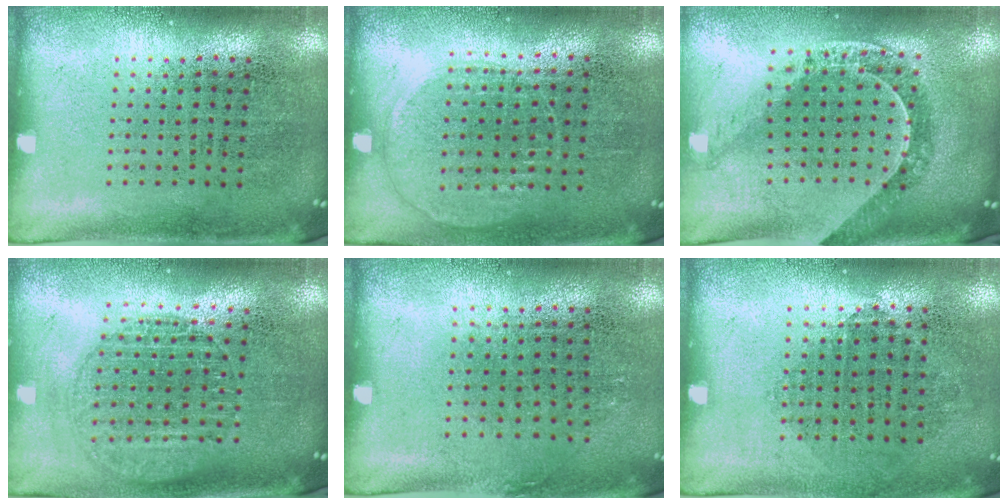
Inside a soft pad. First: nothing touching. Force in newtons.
{"total": 0.9, "press": 0.8, "slide": 0.4}
{"total": 1.1, "press": 1.1, "slide": 0.2}
{"total": 1.8, "press": 1.5, "slide": 1.0}
{"total": 0.9, "press": 0.6, "slide": 0.6}
{"total": 0.8, "press": 0.8, "slide": 0.3}